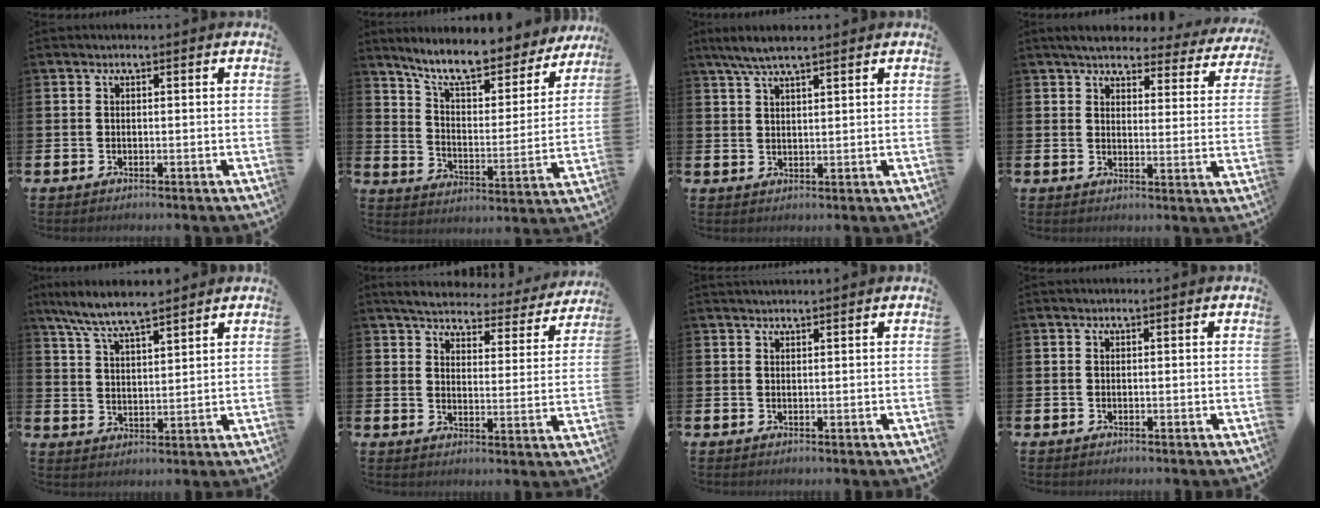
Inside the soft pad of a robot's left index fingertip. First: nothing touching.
{"total": 9.3, "force": [8.4, 1.8, 3.6], "torque": [-0.096, -0.061, 0.142]}
{"total": 5.0, "force": [4.1, 0.9, 2.8], "torque": [-0.060, -0.006, 0.072]}
{"total": 4.5, "force": [4.2, 1.0, 1.2], "torque": [-0.041, -0.024, 0.072]}
{"total": 7.3, "force": [6.7, 0.8, 2.6], "torque": [-0.076, -0.023, 0.123]}
{"total": 4.7, "force": [4.5, 0.9, 1.0], "torque": [-0.041, -0.033, 0.072]}
{"total": 0.9, "force": [0.9, -0.1, 0.0], "torque": [-0.001, -0.003, 0.018]}
{"total": 0.0}